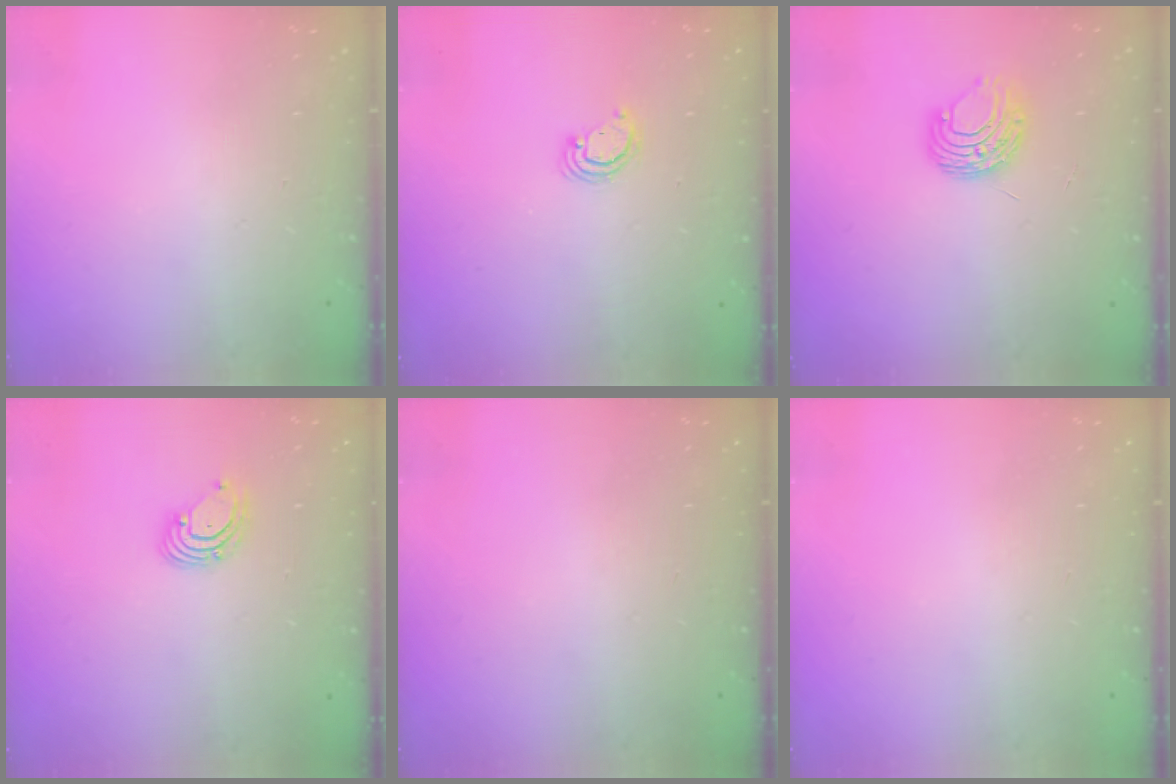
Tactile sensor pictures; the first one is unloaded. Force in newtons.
{"total": 3.0, "press": 2.9, "slide": 0.3}
{"total": 8.1, "press": 8.1, "slide": 0.5}
{"total": 2.7, "press": 2.7, "slide": 0.3}
{"total": 0.0}
{"total": 0.0}